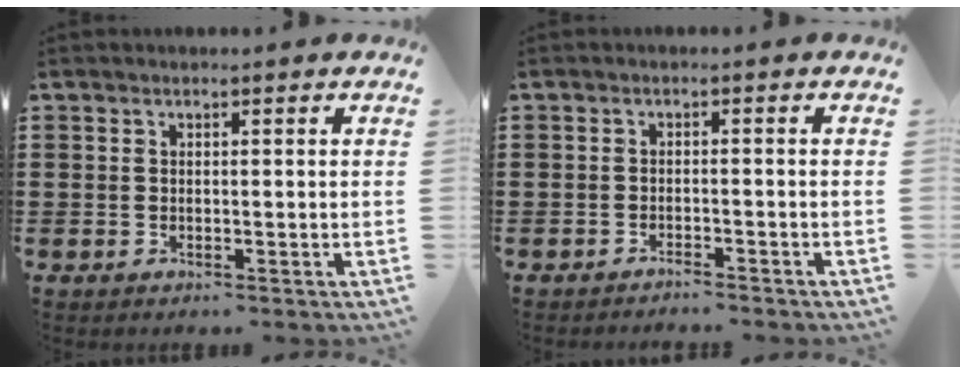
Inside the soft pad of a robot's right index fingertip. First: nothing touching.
{"total": 1.4, "force": [-1.4, -0.1, 0.1], "torque": [-0.005, 0.004, -0.029]}